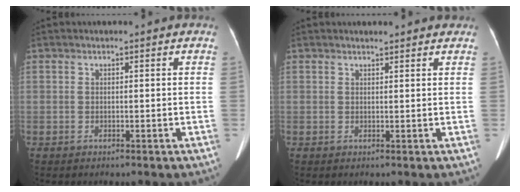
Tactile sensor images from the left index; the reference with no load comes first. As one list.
[{"total": 2.6, "force": [2.4, 0.6, 1.0], "torque": [-0.016, 0.011, 0.026]}]